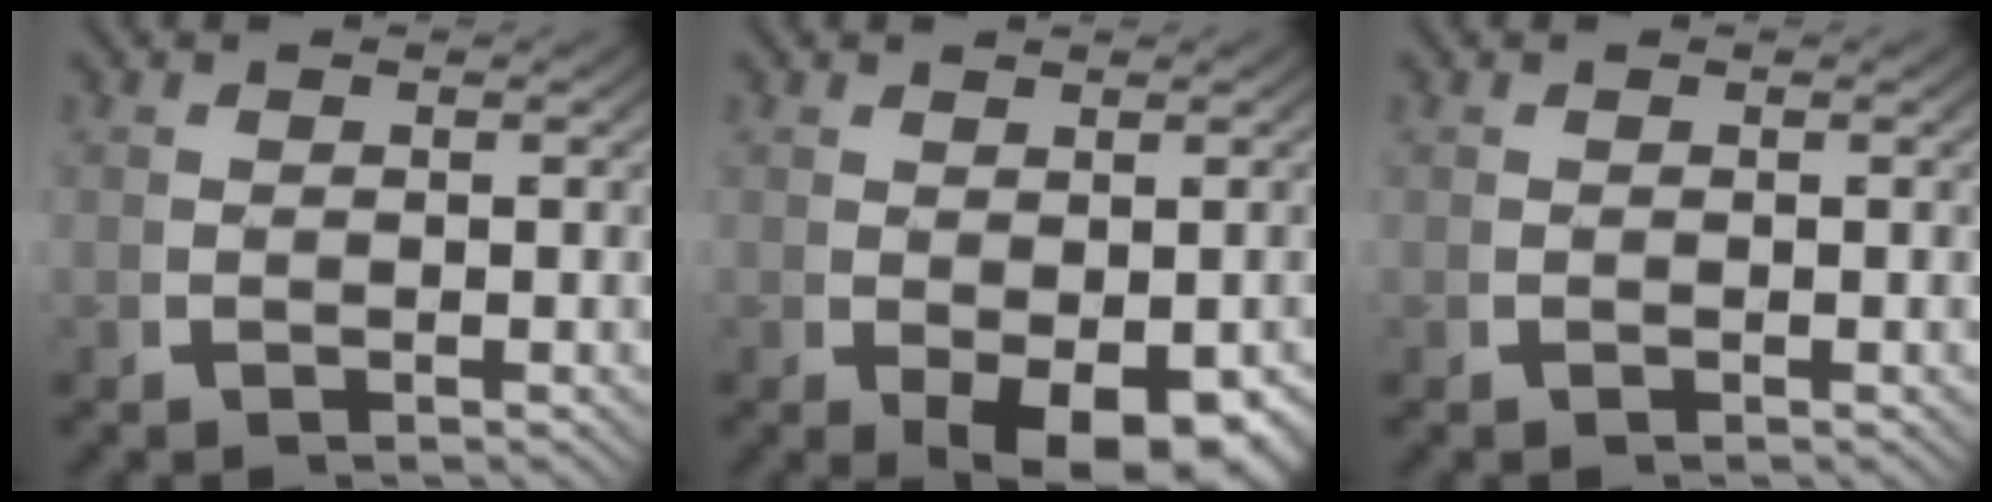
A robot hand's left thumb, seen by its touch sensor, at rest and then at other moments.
{"total": 4.6, "force": [-1.2, 2.5, 3.7], "torque": [-0.070, -0.035, 0.005]}
{"total": 0.0}